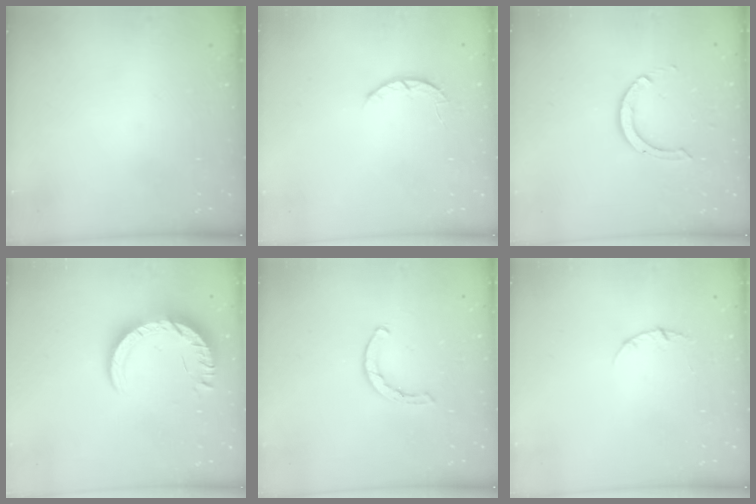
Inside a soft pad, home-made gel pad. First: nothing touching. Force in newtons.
{"total": 2.6, "press": 2.5, "slide": 0.4}
{"total": 6.7, "press": 6.7, "slide": 0.5}
{"total": 11.9, "press": 11.8, "slide": 0.9}
{"total": 2.0, "press": 2.0, "slide": 0.2}
{"total": 2.8, "press": 2.8, "slide": 0.4}